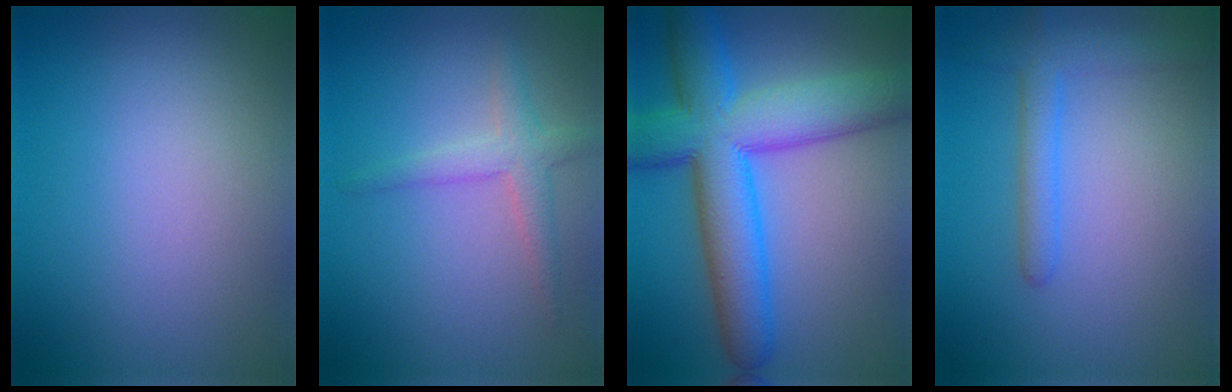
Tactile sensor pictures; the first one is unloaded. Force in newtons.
{"total": 2.5, "press": 2.5, "slide": 0.2}
{"total": 10.1, "press": 10.1, "slide": 0.3}
{"total": 3.0, "press": 3.0, "slide": 0.2}